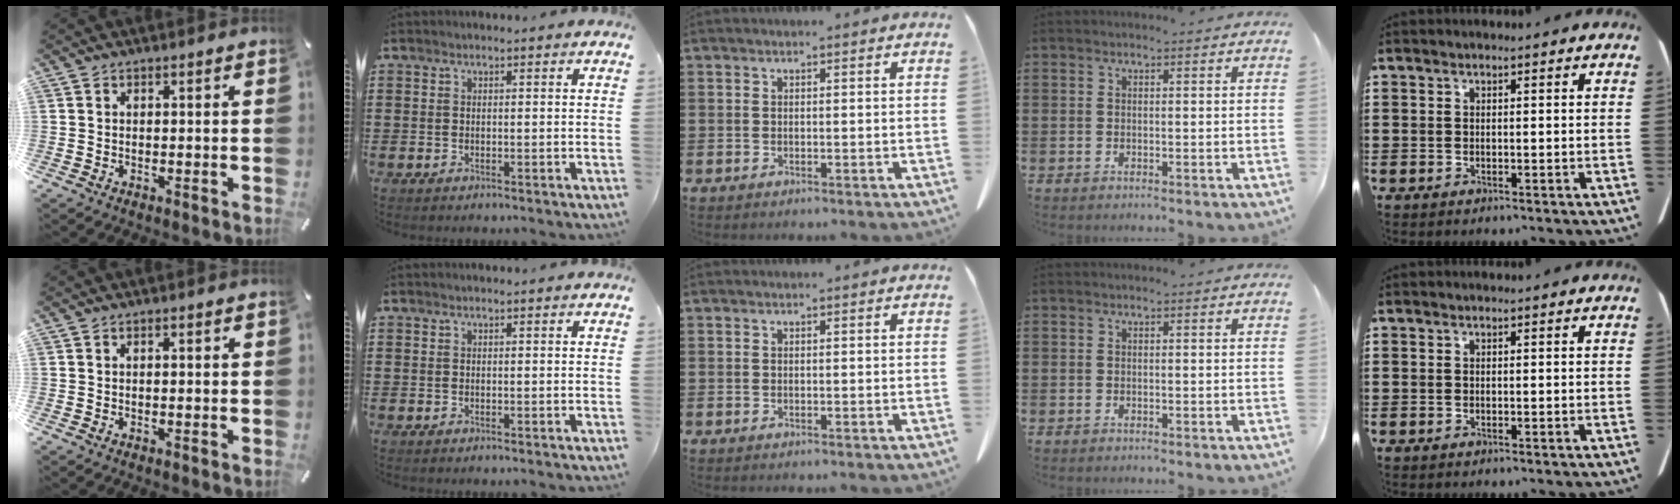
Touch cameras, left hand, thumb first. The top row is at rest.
{"thumb": {"total": 0.6, "force": [0.2, 0.2, 0.6], "torque": [-0.011, 0.002, 0.003]}}